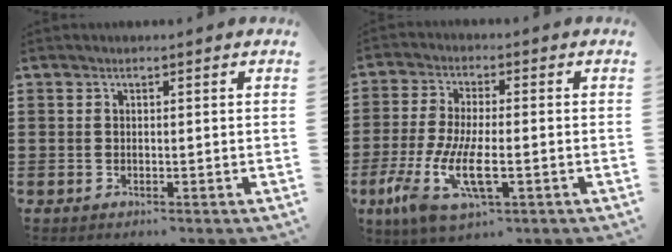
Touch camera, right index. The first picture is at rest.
{"total": 10.0, "force": [-3.4, 3.5, 8.7], "torque": [-0.196, -0.015, -0.062]}